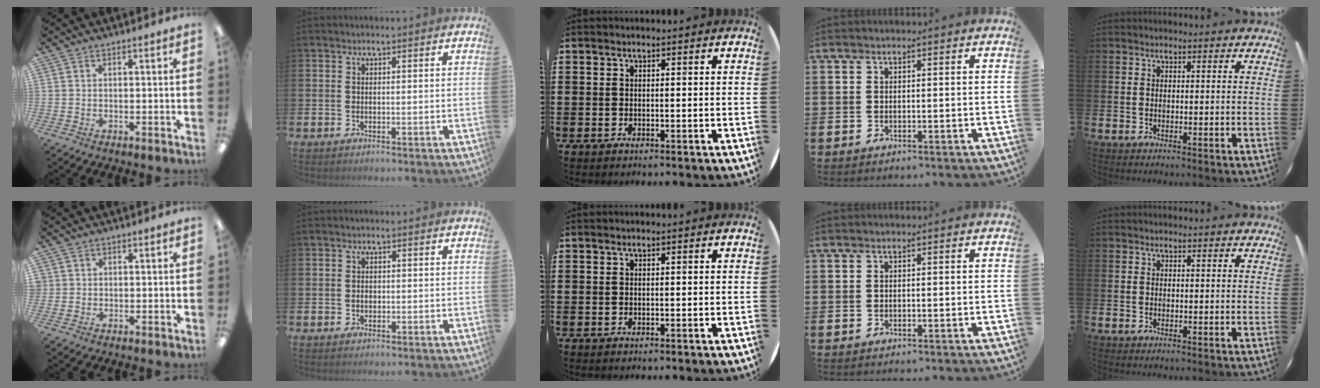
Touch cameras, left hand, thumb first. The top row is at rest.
{"thumb": {"total": 1.1, "force": [0.2, 1.0, -0.4], "torque": [0.007, 0.000, 0.004]}, "index": {"total": 0.9, "force": [-0.1, 0.7, 0.5], "torque": [0.003, -0.002, -0.006]}}